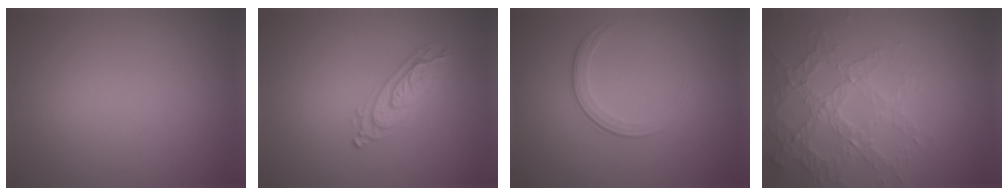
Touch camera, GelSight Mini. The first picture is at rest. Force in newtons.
{"total": 2.4, "press": 2.4, "slide": 0.3}
{"total": 1.9, "press": 1.3, "slide": 1.5}
{"total": 3.7, "press": 3.6, "slide": 0.9}